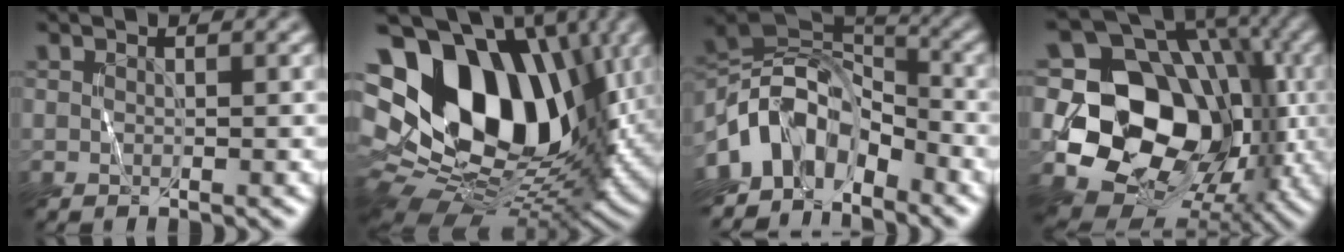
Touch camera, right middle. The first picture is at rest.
{"total": 19.7, "force": [4.6, 13.4, 13.7], "torque": [-0.271, -0.001, 0.089]}
{"total": 9.0, "force": [-5.0, 5.1, 5.5], "torque": [-0.082, 0.014, -0.107]}
{"total": 15.1, "force": [-1.3, 12.0, 9.1], "torque": [-0.128, -0.019, -0.034]}